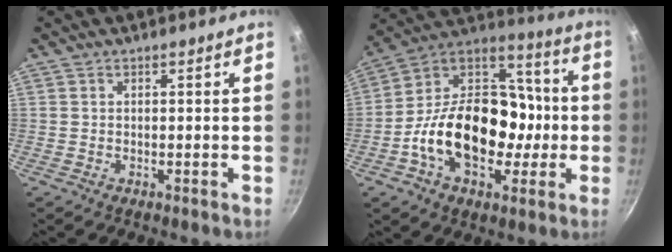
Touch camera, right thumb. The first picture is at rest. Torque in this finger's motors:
{"motor_torque": [2.56, 2.45, 1.81, -0.96, 0.23]}